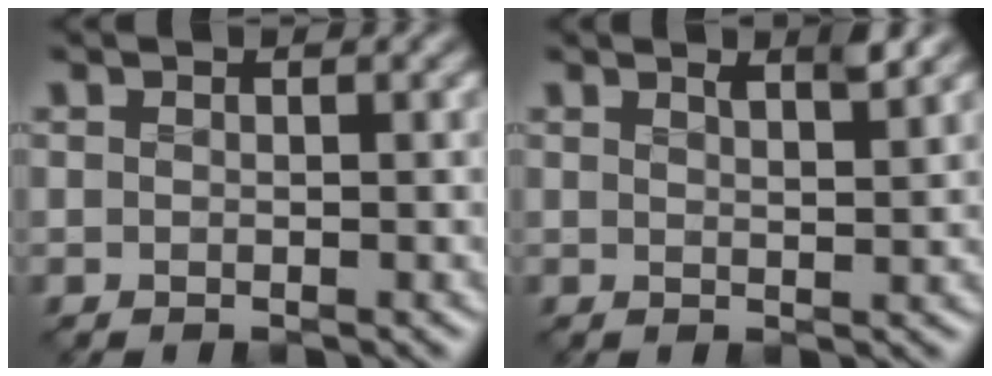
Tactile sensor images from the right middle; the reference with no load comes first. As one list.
[{"total": 2.0, "force": [1.3, 0.4, 1.5], "torque": [-0.011, 0.001, 0.014]}]